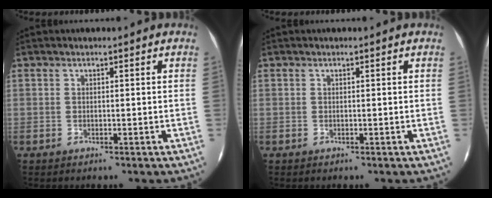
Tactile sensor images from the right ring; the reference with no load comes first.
{"total": 0.0}